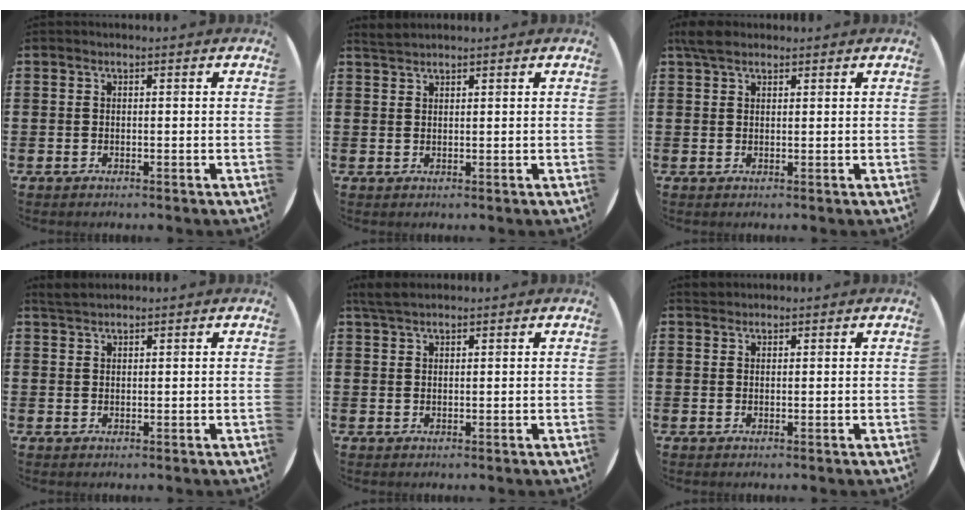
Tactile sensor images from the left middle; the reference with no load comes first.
{"total": 1.5, "force": [1.5, 0.0, 0.2], "torque": [-0.006, 0.001, 0.029]}
{"total": 2.9, "force": [2.3, 1.1, 1.3], "torque": [-0.024, 0.003, 0.042]}
{"total": 1.8, "force": [1.7, 0.3, 0.5], "torque": [-0.014, 0.003, 0.033]}
{"total": 2.9, "force": [2.4, 0.7, 1.4], "torque": [-0.033, 0.005, 0.046]}
{"total": 1.0, "force": [0.9, 0.2, -0.1], "torque": [0.008, -0.002, 0.018]}